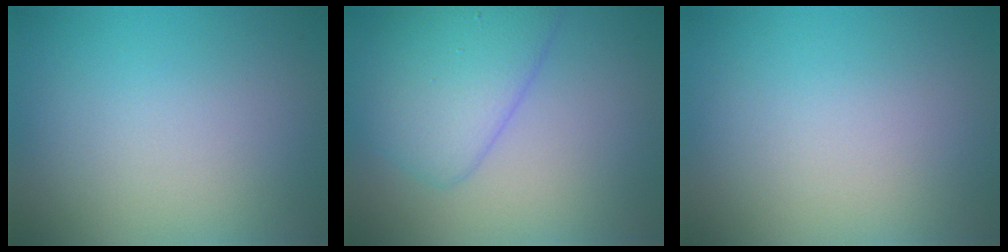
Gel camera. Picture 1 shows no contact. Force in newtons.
{"total": 5.4, "press": 5.4, "slide": 0.2}
{"total": 0.0}